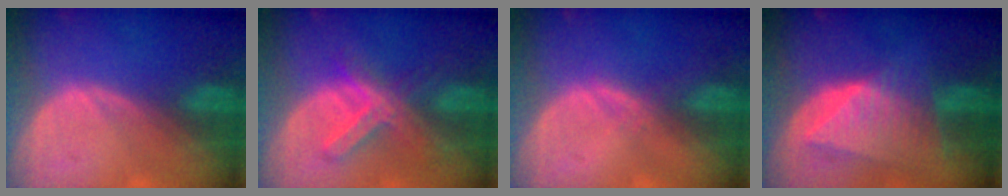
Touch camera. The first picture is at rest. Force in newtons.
{"total": 7.4, "press": 6.4, "slide": 3.9}
{"total": 1.1, "press": 1.1, "slide": 0.1}
{"total": 9.0, "press": 7.9, "slide": 4.3}